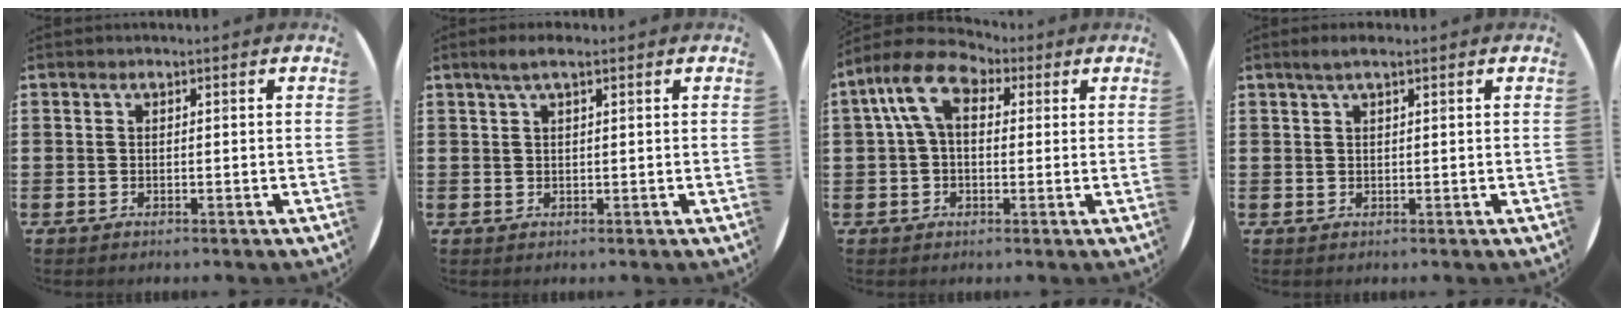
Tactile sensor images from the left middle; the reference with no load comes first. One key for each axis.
{"total": 2.2, "fx": 1.3, "fy": 0.3, "fz": 1.8, "tx": -0.035, "ty": 0.006, "tz": 0.022}
{"total": 8.0, "fx": 3.7, "fy": 4.8, "fz": 5.1, "tx": -0.113, "ty": 0.010, "tz": 0.068}
{"total": 1.7, "fx": 1.1, "fy": 0.2, "fz": 1.3, "tx": -0.025, "ty": 0.005, "tz": 0.018}